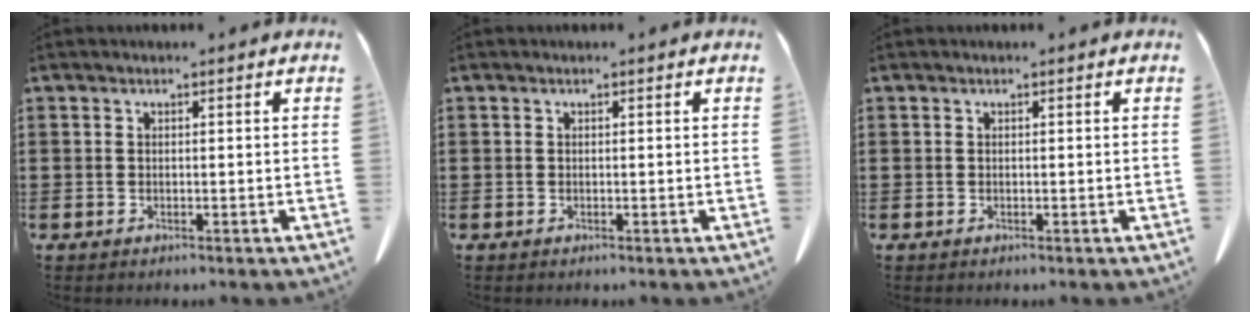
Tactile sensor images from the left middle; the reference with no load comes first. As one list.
[{"total": 0.0}, {"total": 0.0}]